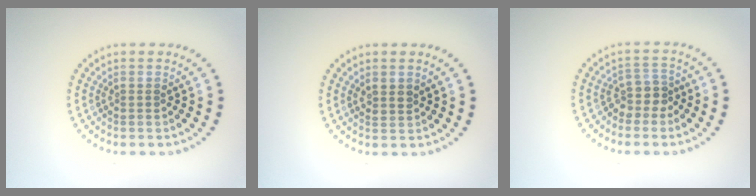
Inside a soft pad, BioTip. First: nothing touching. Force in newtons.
{"total": 1.2, "press": 1.1, "slide": 0.5}
{"total": 2.2, "press": 1.7, "slide": 1.5}